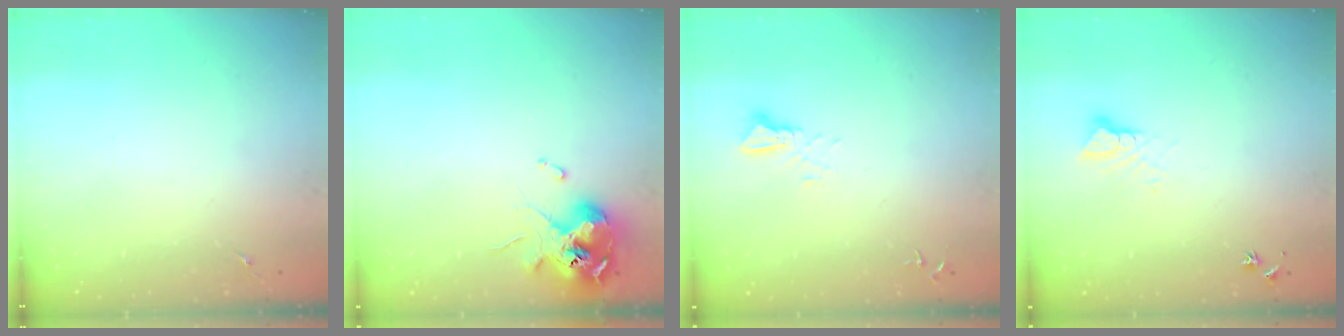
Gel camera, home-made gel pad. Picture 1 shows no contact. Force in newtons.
{"total": 11.1, "press": 11.0, "slide": 1.6}
{"total": 2.5, "press": 2.5, "slide": 0.1}
{"total": 5.1, "press": 5.1, "slide": 0.4}